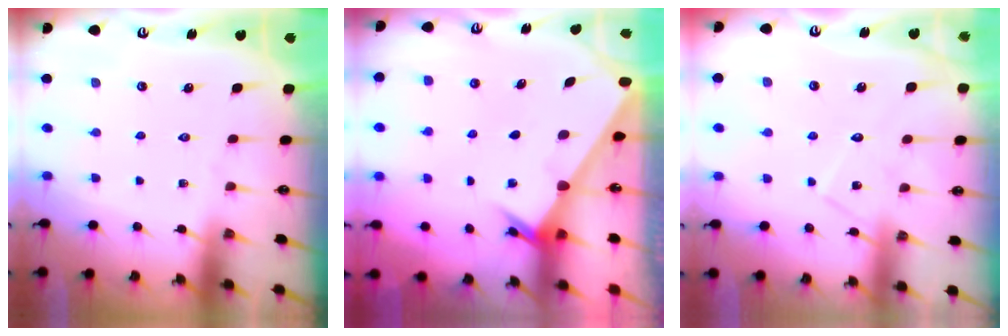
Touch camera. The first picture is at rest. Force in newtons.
{"total": 2.1, "press": 2.1, "slide": 0.3}
{"total": 8.7, "press": 8.7, "slide": 0.6}